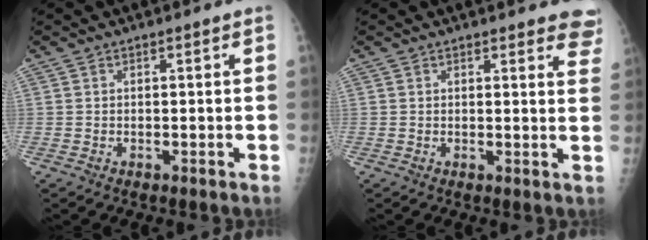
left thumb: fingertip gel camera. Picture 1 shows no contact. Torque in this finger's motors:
{"motor_torque": [2.65, -0.09, 0.32, -0.20, 0.05]}